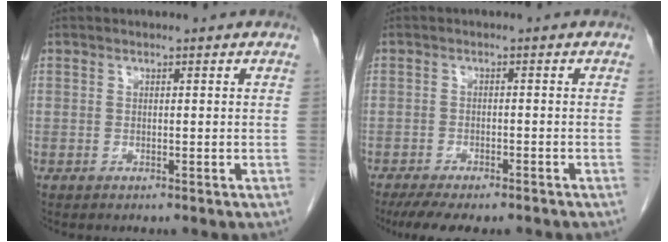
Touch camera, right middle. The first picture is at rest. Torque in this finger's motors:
{"motor_torque": [1.16, -0.98, 0.11, 0.04]}